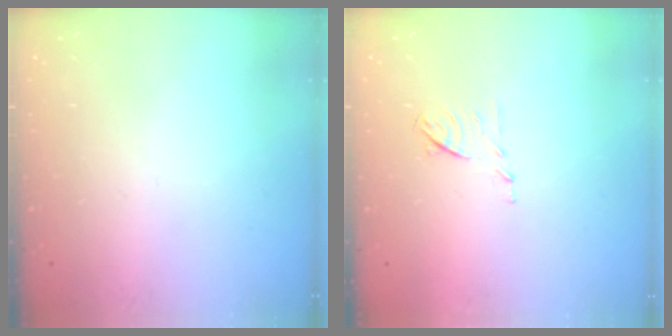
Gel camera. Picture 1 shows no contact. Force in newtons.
{"total": 4.8, "press": 4.7, "slide": 0.9}